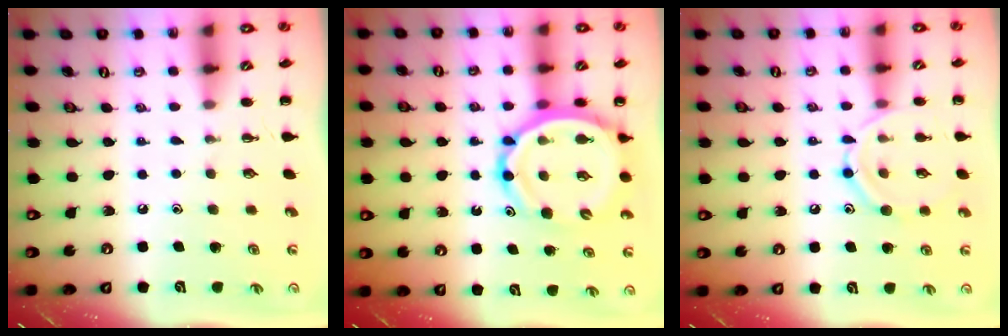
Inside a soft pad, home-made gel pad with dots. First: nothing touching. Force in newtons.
{"total": 12.8, "press": 12.1, "slide": 4.0}
{"total": 11.2, "press": 11.2, "slide": 0.8}